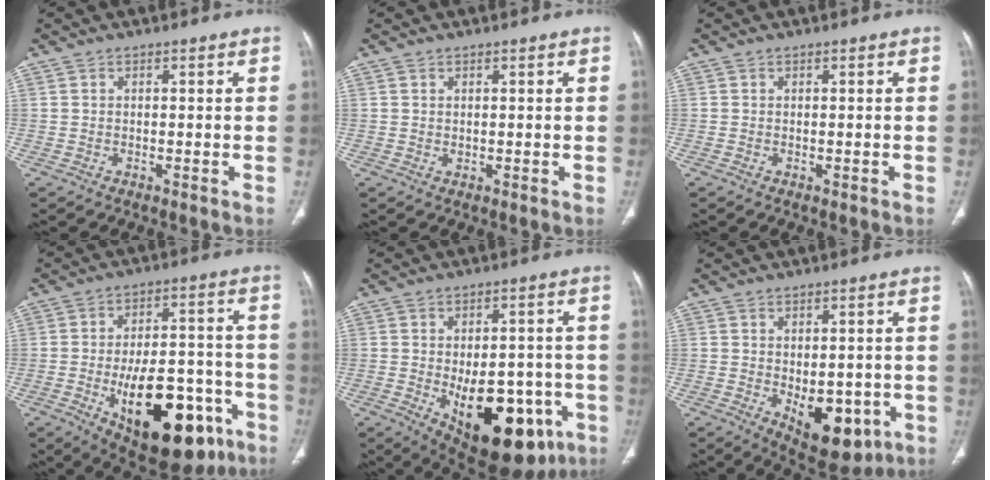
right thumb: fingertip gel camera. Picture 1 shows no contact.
{"total": 0.5, "force": [0.3, 0.4, 0.2], "torque": [-0.001, -0.003, 0.006]}
{"total": 0.0}
{"total": 24.3, "force": [-9.7, 11.8, 18.9], "torque": [-0.239, 0.038, -0.122]}
{"total": 20.8, "force": [-6.8, 11.1, 16.3], "torque": [-0.184, 0.013, -0.067]}
{"total": 11.7, "force": [-3.4, 6.5, 9.1], "torque": [-0.094, 0.002, -0.028]}